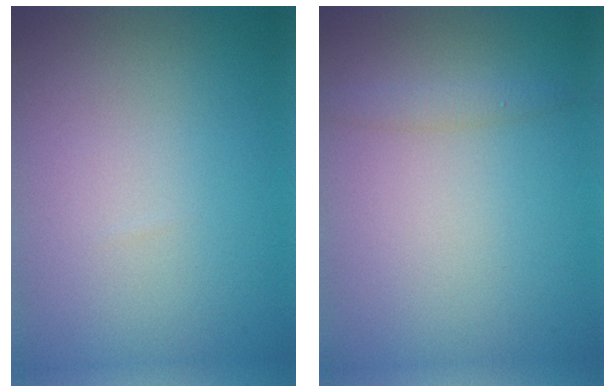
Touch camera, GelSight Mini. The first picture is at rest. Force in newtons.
{"total": 1.1, "press": 1.1, "slide": 0.1}